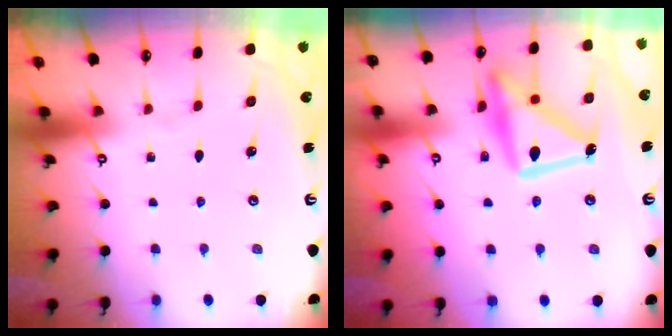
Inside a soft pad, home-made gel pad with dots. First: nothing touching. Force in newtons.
{"total": 19.2, "press": 19.1, "slide": 1.3}